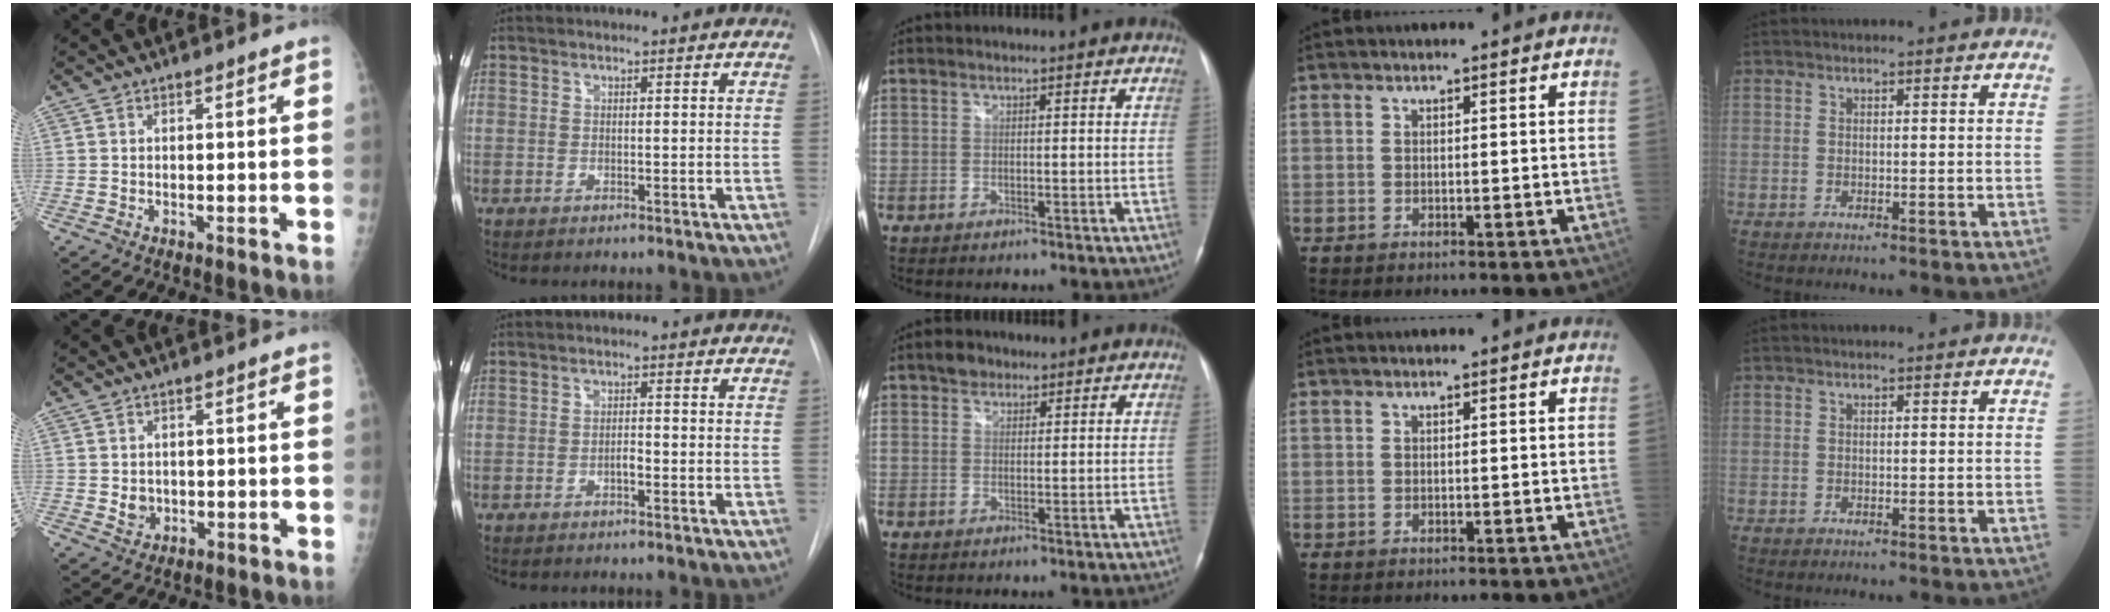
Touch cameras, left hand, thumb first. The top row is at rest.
{"thumb": {"total": 2.8, "force": [-0.1, 2.5, 1.3], "torque": [-0.009, 0.000, 0.007]}, "index": {"total": 1.3, "force": [-0.7, 0.4, 1.0], "torque": [-0.017, 0.002, -0.012]}, "middle": {"total": 2.4, "force": [1.6, 1.6, 0.7], "torque": [-0.014, 0.007, 0.026]}}